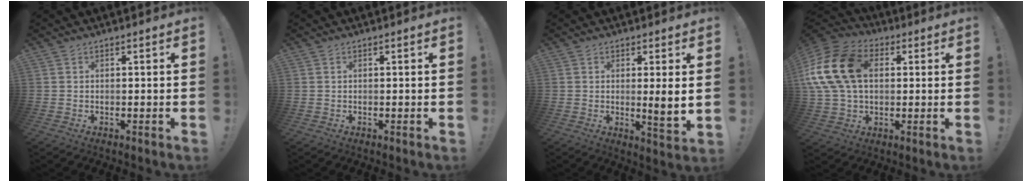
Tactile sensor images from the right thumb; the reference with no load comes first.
{"total": 0.0}
{"total": 5.3, "force": [1.2, -0.1, 5.1], "torque": [-0.070, -0.019, 0.015]}
{"total": 19.9, "force": [3.7, 14.1, 13.5], "torque": [-0.257, 0.007, 0.071]}